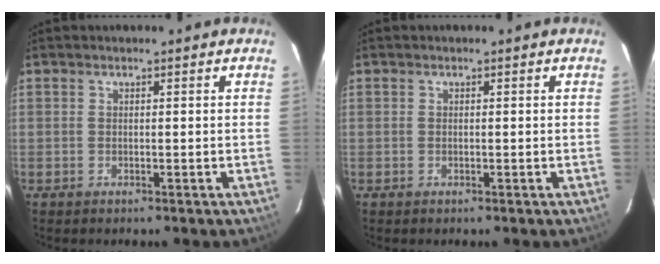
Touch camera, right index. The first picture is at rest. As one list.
[{"total": 0.0}]